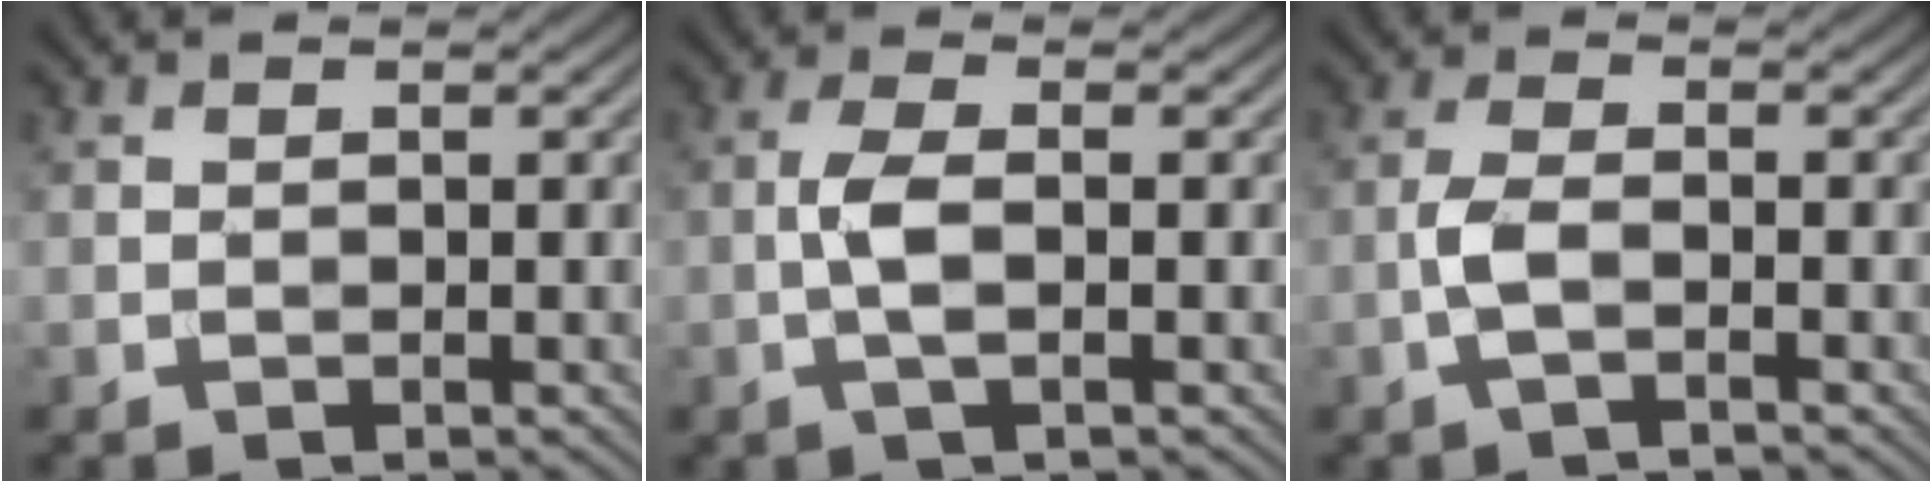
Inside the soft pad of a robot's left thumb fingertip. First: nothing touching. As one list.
[{"total": 3.6, "force": [-0.7, 1.0, 3.4], "torque": [-0.079, 0.005, -0.020]}, {"total": 3.1, "force": [-1.3, 0.9, 2.7], "torque": [-0.066, 0.005, -0.035]}]